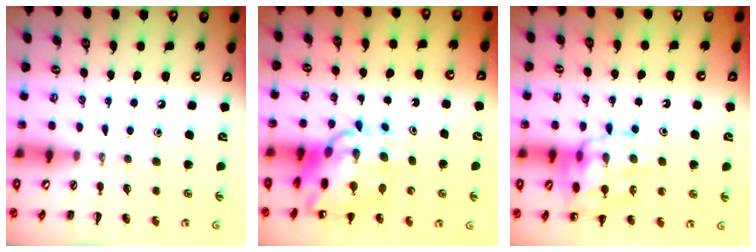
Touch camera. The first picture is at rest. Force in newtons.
{"total": 14.2, "press": 13.6, "slide": 3.8}
{"total": 20.7, "press": 20.5, "slide": 3.0}